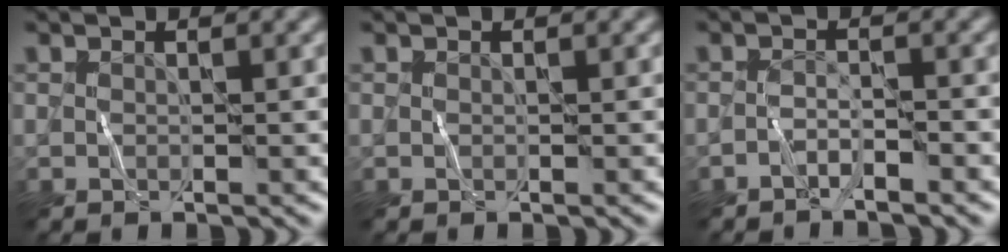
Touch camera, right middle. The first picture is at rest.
{"total": 0.0}
{"total": 1.2, "force": [-1.1, -0.1, 0.4], "torque": [-0.010, 0.004, -0.023]}